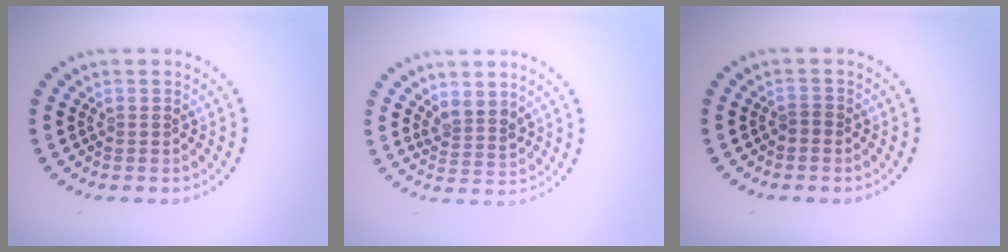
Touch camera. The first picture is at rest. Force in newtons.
{"total": 2.3, "press": 1.9, "slide": 1.4}
{"total": 0.7, "press": 0.6, "slide": 0.4}